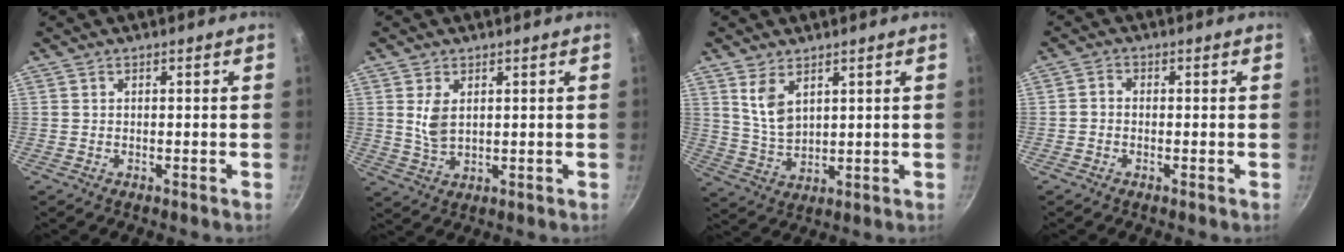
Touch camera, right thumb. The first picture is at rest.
{"total": 4.6, "force": [1.3, 2.6, 3.6], "torque": [-0.067, -0.013, 0.031]}
{"total": 6.6, "force": [3.3, 3.5, 4.4], "torque": [-0.076, -0.030, 0.073]}
{"total": 1.6, "force": [-0.6, 1.3, 0.8], "torque": [-0.014, 0.010, -0.016]}